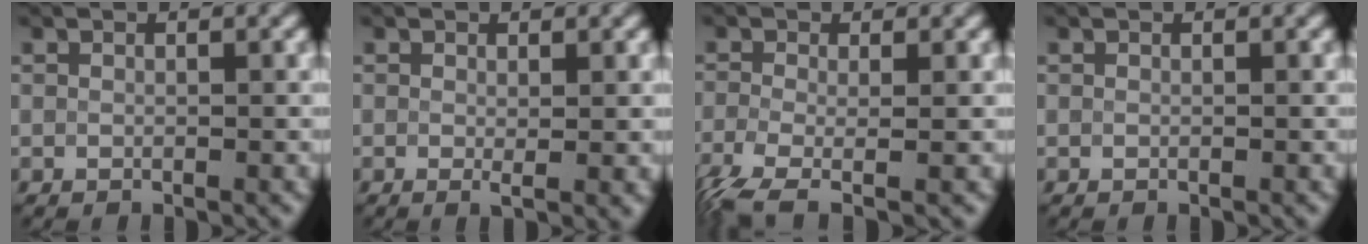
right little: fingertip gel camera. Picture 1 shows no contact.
{"total": 1.1, "force": [0.0, 0.1, 1.1], "torque": [-0.016, -0.006, -0.002]}
{"total": 4.6, "force": [-2.5, 1.4, 3.6], "torque": [-0.076, -0.012, -0.057]}
{"total": 0.0}